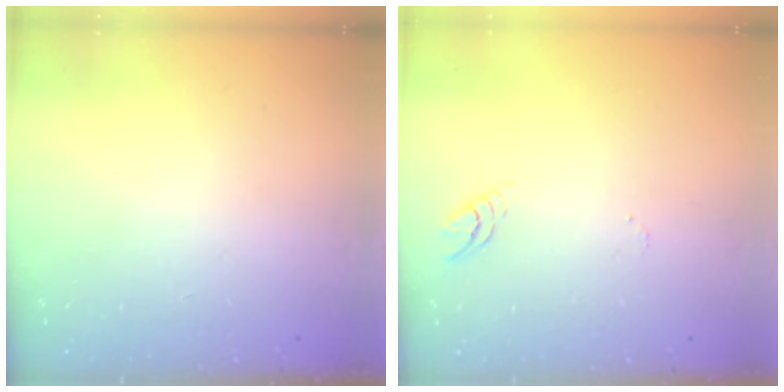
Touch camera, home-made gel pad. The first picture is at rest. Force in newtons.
{"total": 3.0, "press": 3.0, "slide": 0.4}